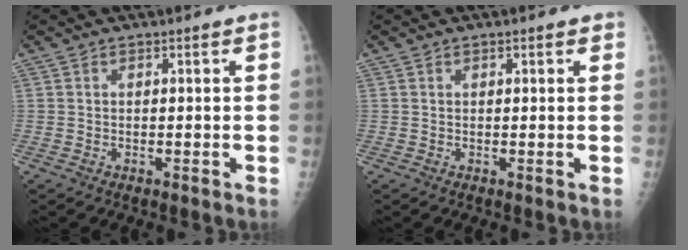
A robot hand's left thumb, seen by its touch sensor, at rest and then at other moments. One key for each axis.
{"total": 1.1, "fx": 0.7, "fy": 0.5, "fz": 0.7, "tx": -0.007, "ty": 0.000, "tz": 0.006}